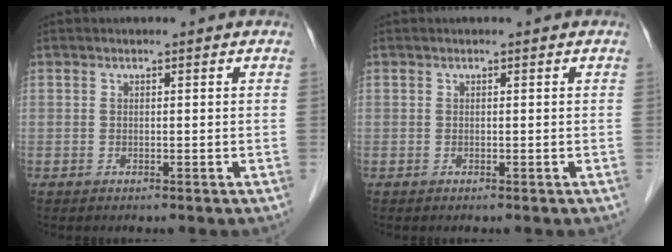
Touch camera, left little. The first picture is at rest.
{"total": 0.0}